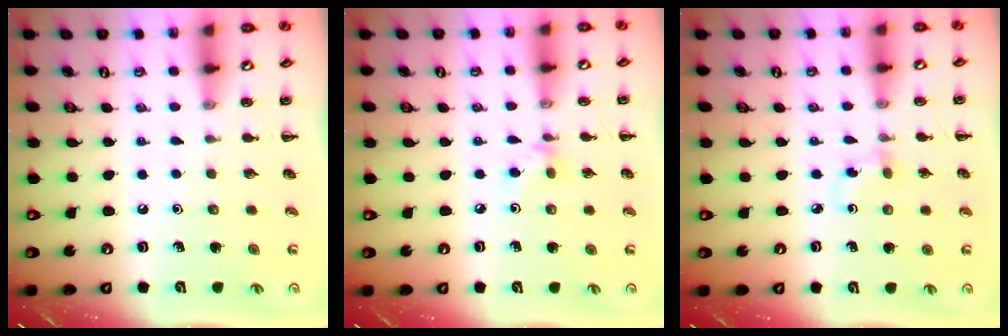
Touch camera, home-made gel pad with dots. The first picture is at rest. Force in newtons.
{"total": 4.0, "press": 3.8, "slide": 1.2}
{"total": 2.5, "press": 2.2, "slide": 1.1}